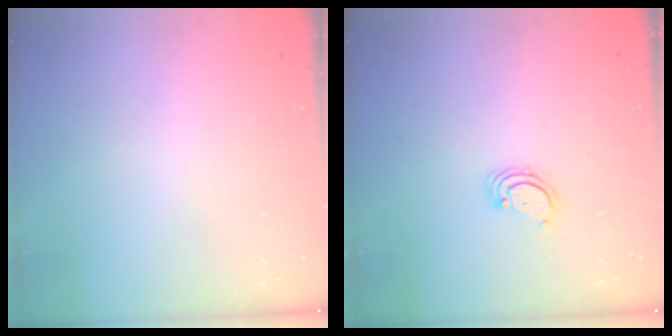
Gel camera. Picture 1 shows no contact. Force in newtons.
{"total": 2.5, "press": 2.5, "slide": 0.2}